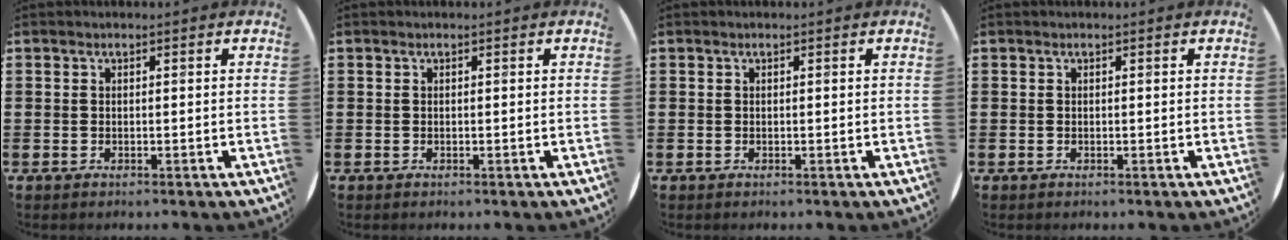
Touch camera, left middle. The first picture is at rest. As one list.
[{"total": 0.0}, {"total": 0.0}, {"total": 0.0}]